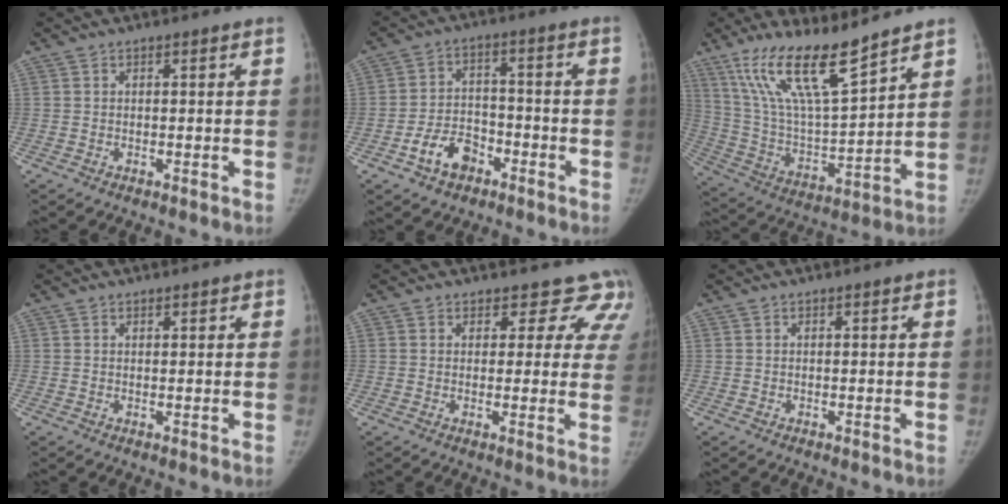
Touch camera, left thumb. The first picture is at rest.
{"total": 7.9, "force": [-4.3, 5.3, 4.0], "torque": [-0.055, 0.033, -0.073]}
{"total": 17.8, "force": [12.6, 3.4, 12.0], "torque": [-0.207, -0.064, 0.248]}
{"total": 0.7, "force": [0.6, 0.4, 0.3], "torque": [-0.002, -0.004, 0.007]}
{"total": 9.1, "force": [7.5, 5.0, 0.9], "torque": [0.051, -0.031, 0.055]}
{"total": 0.0}